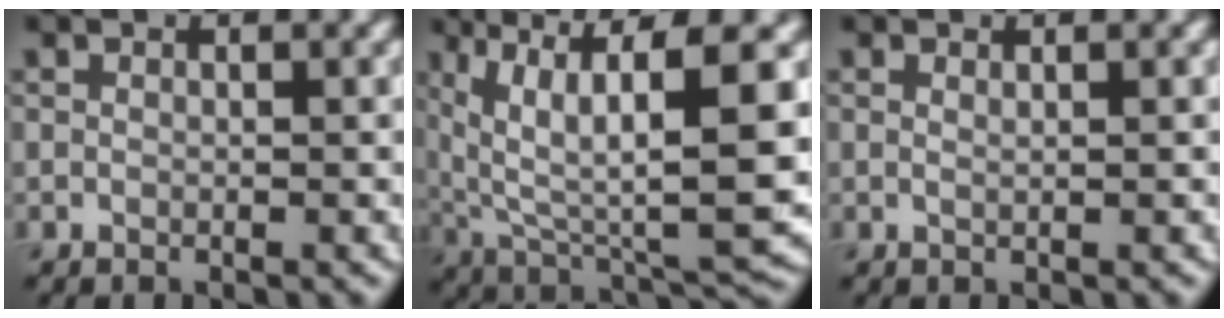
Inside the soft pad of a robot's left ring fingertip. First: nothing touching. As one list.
[{"total": 12.1, "force": [4.2, 3.6, 10.8], "torque": [-0.190, -0.005, 0.086]}, {"total": 0.9, "force": [0.4, 0.3, 0.7], "torque": [-0.009, 0.000, 0.002]}]